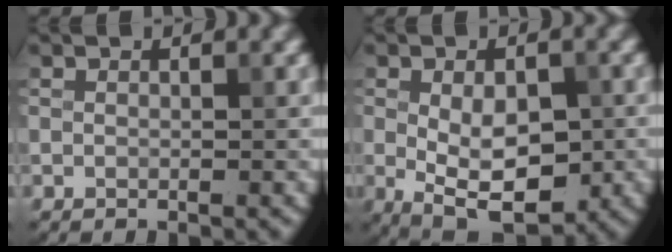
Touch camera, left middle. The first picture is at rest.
{"total": 7.8, "force": [-1.5, 4.3, 6.4], "torque": [-0.113, -0.021, -0.013]}